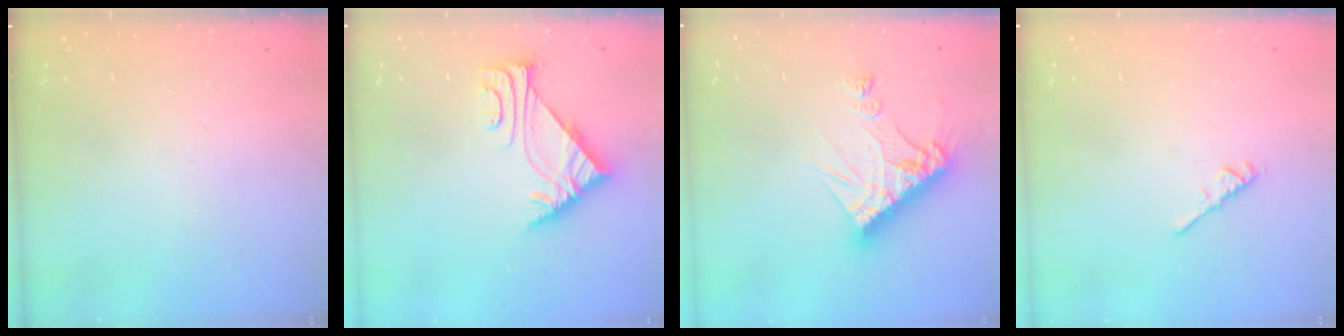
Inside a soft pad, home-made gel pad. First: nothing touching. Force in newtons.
{"total": 5.8, "press": 5.7, "slide": 0.6}
{"total": 13.9, "press": 13.9, "slide": 1.4}
{"total": 3.1, "press": 3.0, "slide": 0.7}